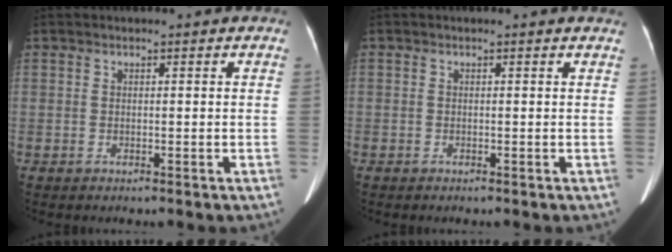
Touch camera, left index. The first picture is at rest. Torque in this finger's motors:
{"motor_torque": [-0.37, 0.64, -0.25, -0.21]}